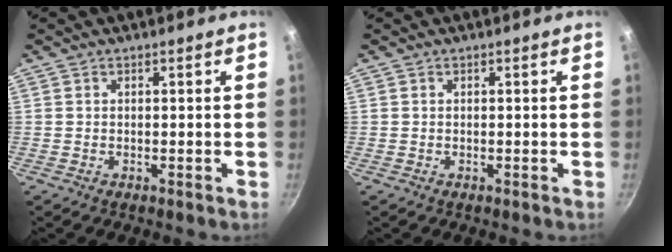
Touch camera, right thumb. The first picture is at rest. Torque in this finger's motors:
{"motor_torque": [0.27, 0.30, -0.02, 0.01, 0.00]}